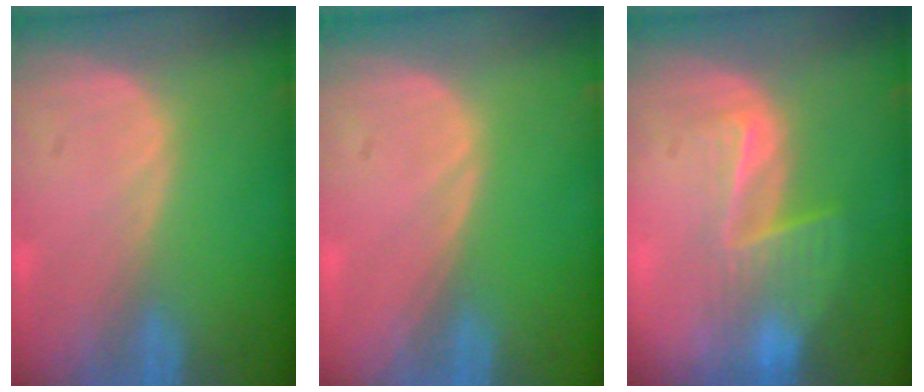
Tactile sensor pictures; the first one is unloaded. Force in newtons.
{"total": 0.0}
{"total": 6.6, "press": 5.6, "slide": 3.5}